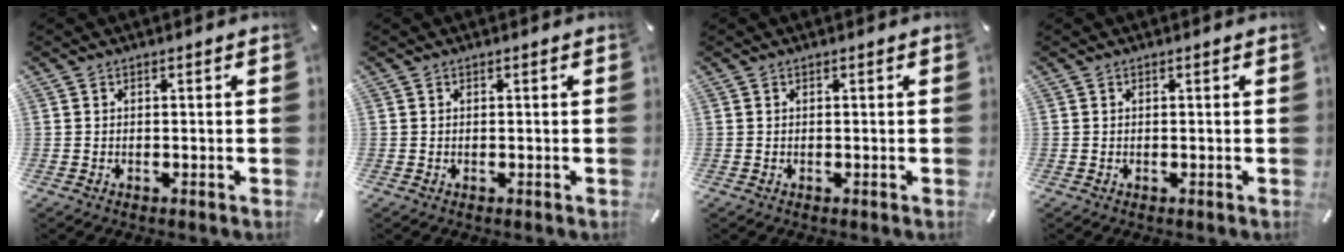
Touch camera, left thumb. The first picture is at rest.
{"total": 0.0}
{"total": 0.0}
{"total": 0.0}